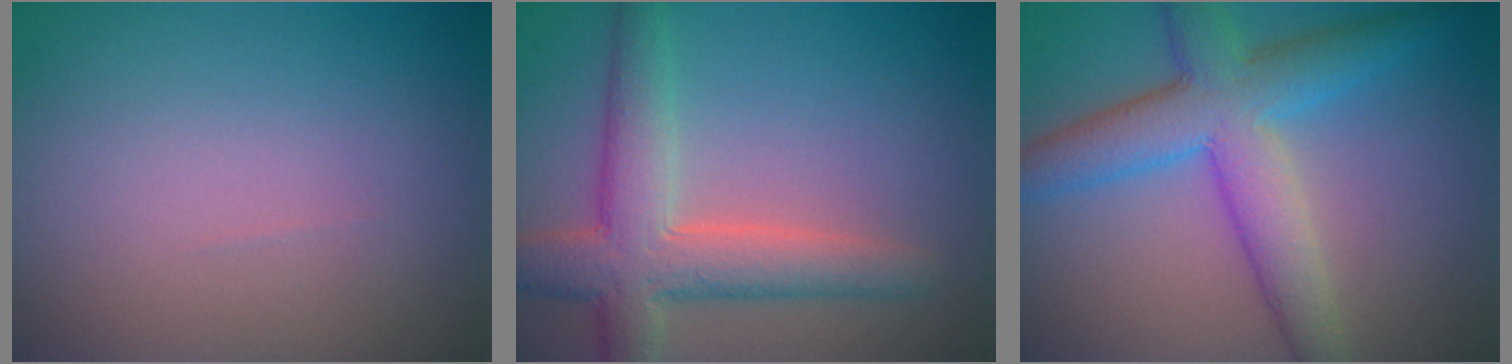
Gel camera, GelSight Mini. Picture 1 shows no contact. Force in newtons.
{"total": 5.8, "press": 5.8, "slide": 0.4}
{"total": 6.5, "press": 6.5, "slide": 0.2}